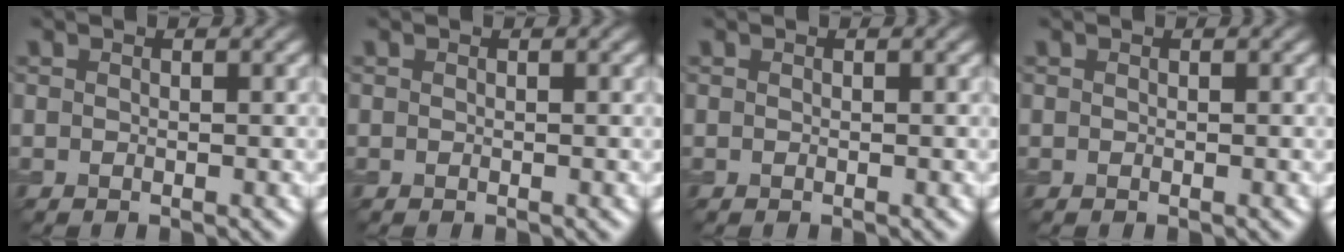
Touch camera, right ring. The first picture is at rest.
{"total": 0.0}
{"total": 0.0}
{"total": 0.0}